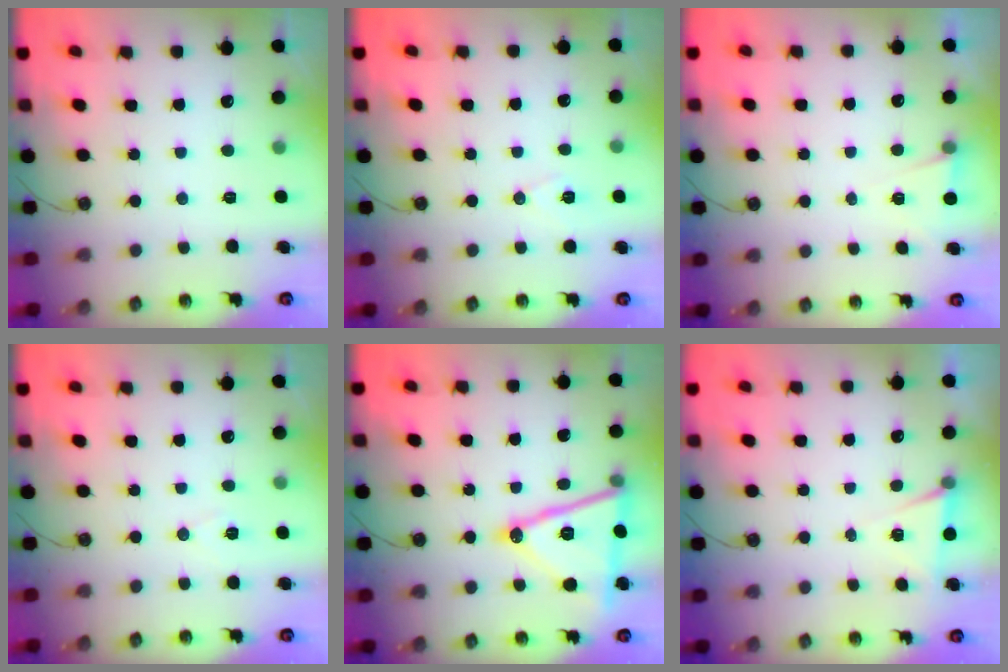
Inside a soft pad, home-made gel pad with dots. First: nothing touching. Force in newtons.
{"total": 6.7, "press": 5.5, "slide": 3.8}
{"total": 4.9, "press": 2.1, "slide": 4.4}
{"total": 6.1, "press": 4.0, "slide": 4.6}
{"total": 19.0, "press": 18.7, "slide": 3.5}
{"total": 5.4, "press": 2.9, "slide": 4.5}